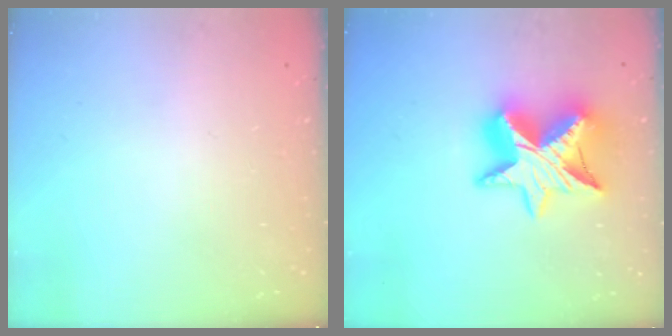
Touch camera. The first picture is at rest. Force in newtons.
{"total": 16.4, "press": 16.4, "slide": 1.3}